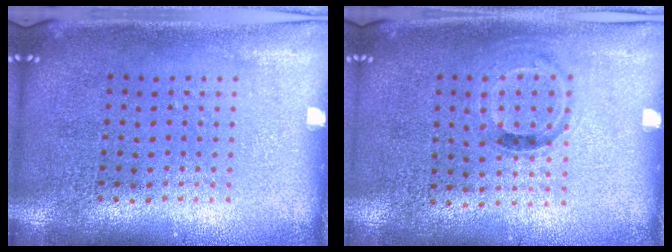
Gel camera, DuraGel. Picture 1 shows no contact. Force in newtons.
{"total": 0.9, "press": 0.7, "slide": 0.6}